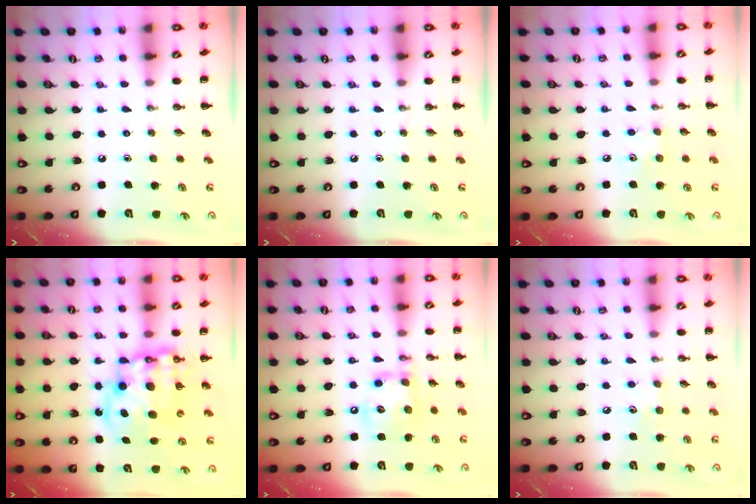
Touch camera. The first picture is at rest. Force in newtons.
{"total": 0.0}
{"total": 5.9, "press": 5.7, "slide": 1.4}
{"total": 12.7, "press": 12.2, "slide": 3.3}
{"total": 13.6, "press": 13.5, "slide": 1.2}
{"total": 4.9, "press": 4.7, "slide": 1.3}